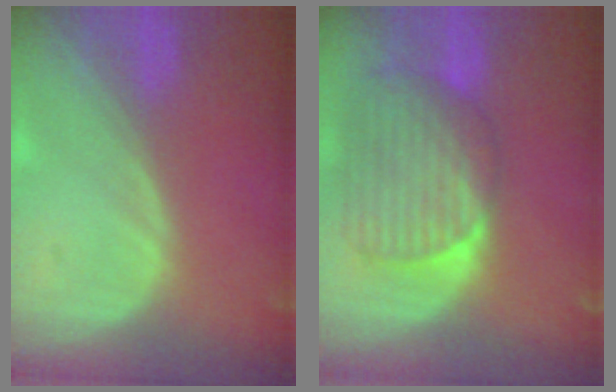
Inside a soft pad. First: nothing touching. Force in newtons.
{"total": 10.1, "press": 8.6, "slide": 5.3}